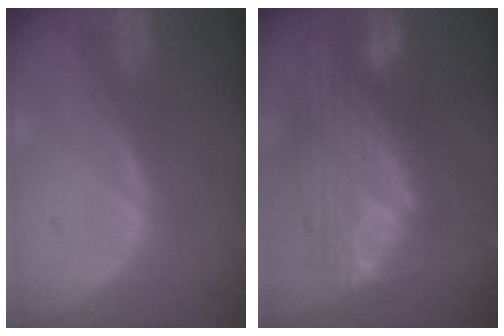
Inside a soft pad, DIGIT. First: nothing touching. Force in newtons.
{"total": 12.1, "press": 10.3, "slide": 6.5}